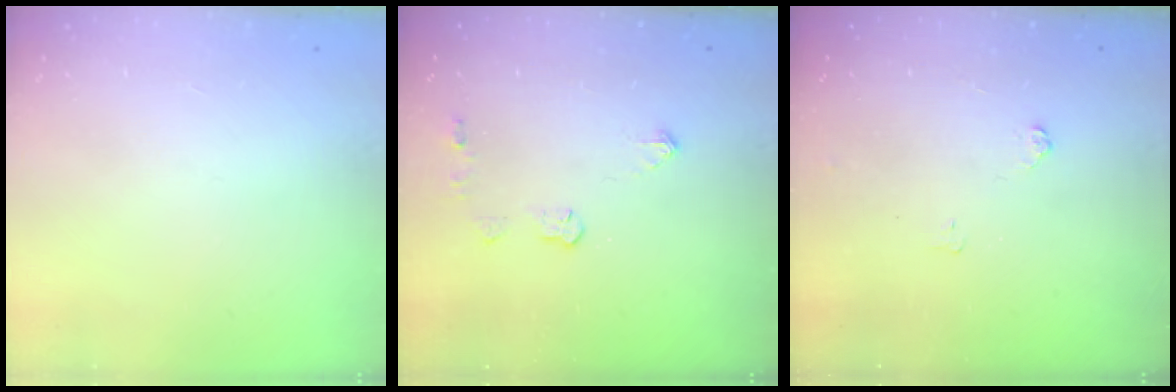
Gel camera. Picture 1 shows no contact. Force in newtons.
{"total": 4.7, "press": 4.6, "slide": 0.7}
{"total": 3.6, "press": 3.6, "slide": 0.4}